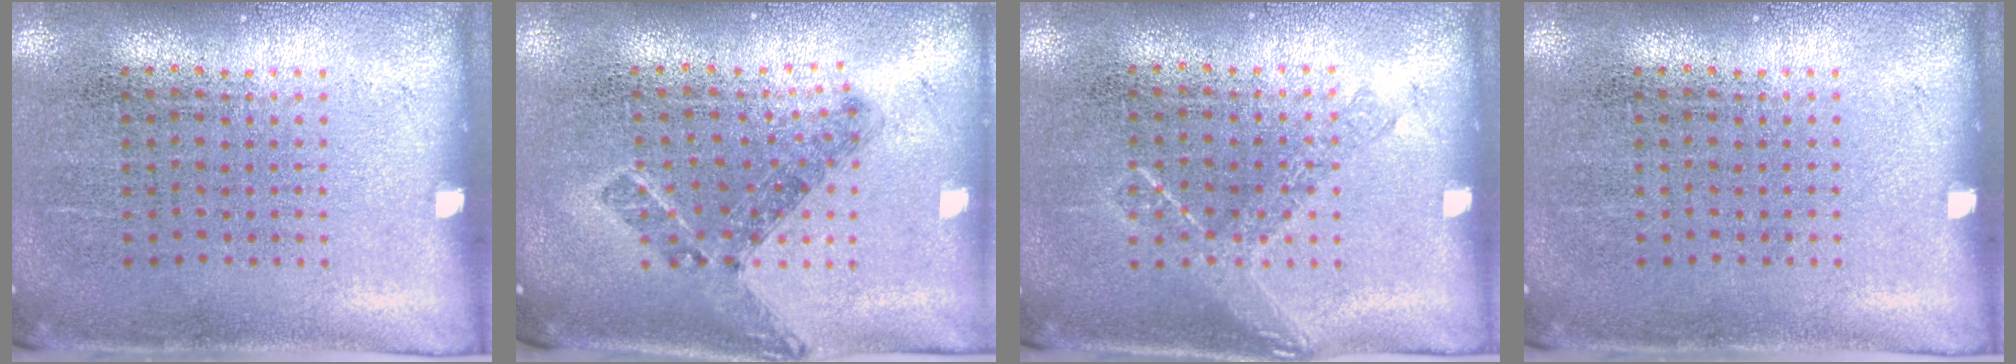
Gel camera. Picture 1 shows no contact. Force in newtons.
{"total": 0.8, "press": 0.7, "slide": 0.3}
{"total": 0.8, "press": 0.8, "slide": 0.3}
{"total": 0.0}